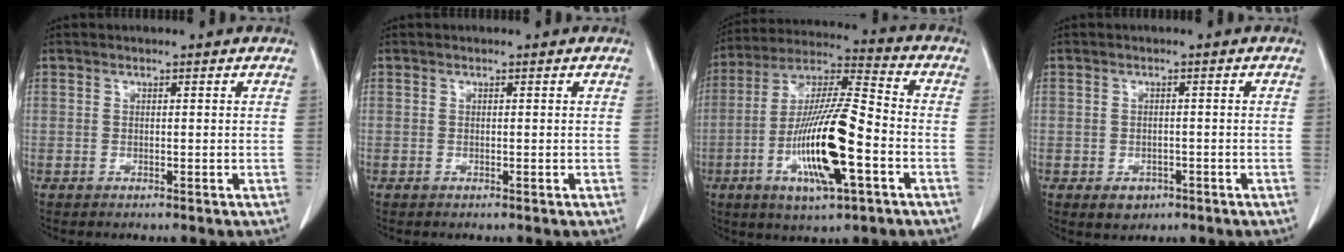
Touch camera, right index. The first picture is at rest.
{"total": 0.0}
{"total": 17.4, "force": [-5.2, 2.6, 16.4], "torque": [-0.323, -0.006, -0.090]}
{"total": 2.7, "force": [-1.4, 2.1, 1.0], "torque": [-0.010, 0.004, -0.010]}